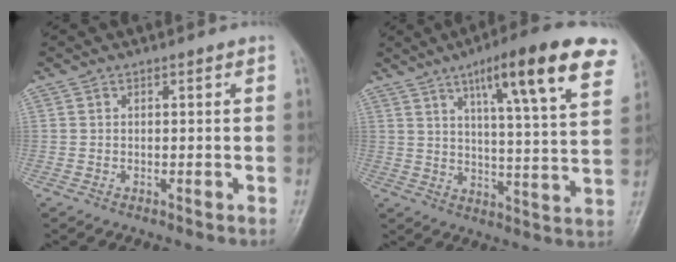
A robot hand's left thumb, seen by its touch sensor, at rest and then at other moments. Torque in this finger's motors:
{"motor_torque": [0.55, 0.49, 1.64, -1.13, 0.19]}